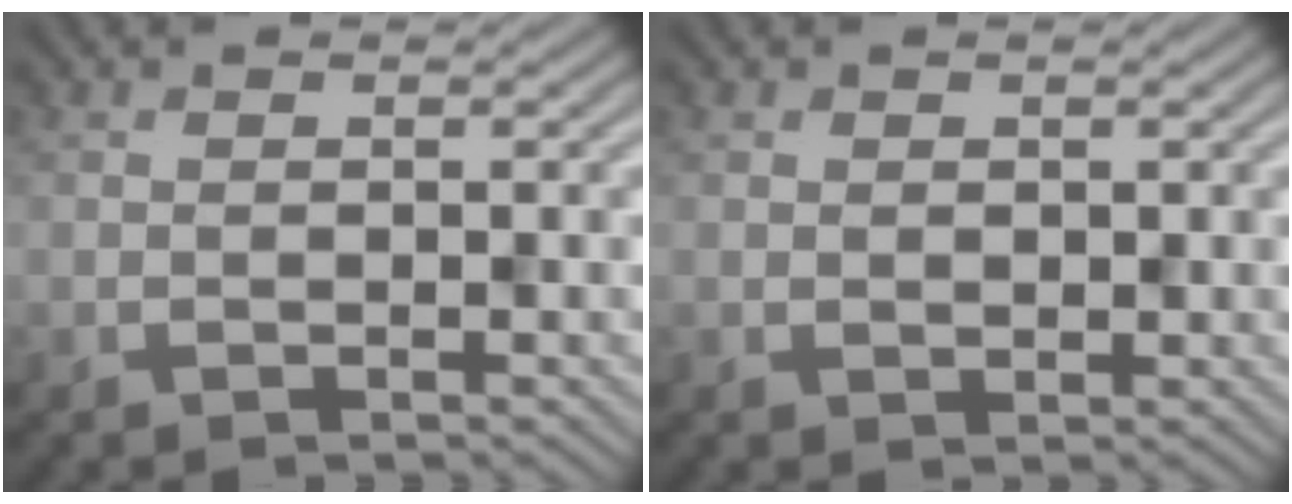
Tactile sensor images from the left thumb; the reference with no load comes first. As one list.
[{"total": 1.0, "force": [0.4, 0.9, -0.1], "torque": [0.004, -0.001, 0.015]}]